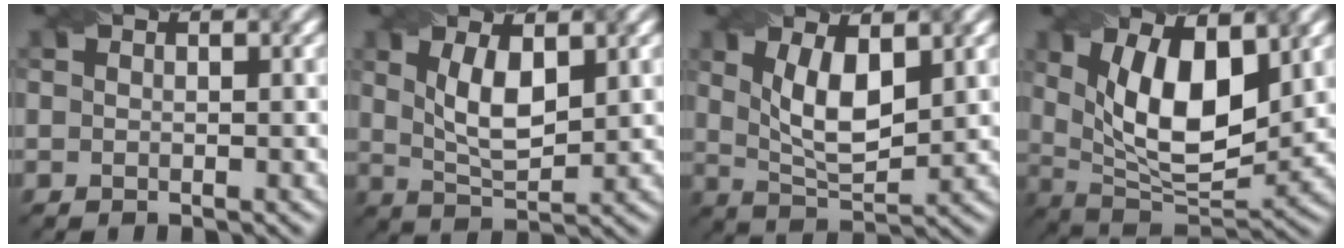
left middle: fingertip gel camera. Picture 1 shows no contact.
{"total": 4.5, "force": [1.3, 1.8, 3.9], "torque": [-0.086, -0.004, 0.030]}
{"total": 5.4, "force": [1.6, 2.2, 4.7], "torque": [-0.097, -0.006, 0.036]}
{"total": 9.9, "force": [2.7, 4.4, 8.4], "torque": [-0.144, -0.008, 0.044]}